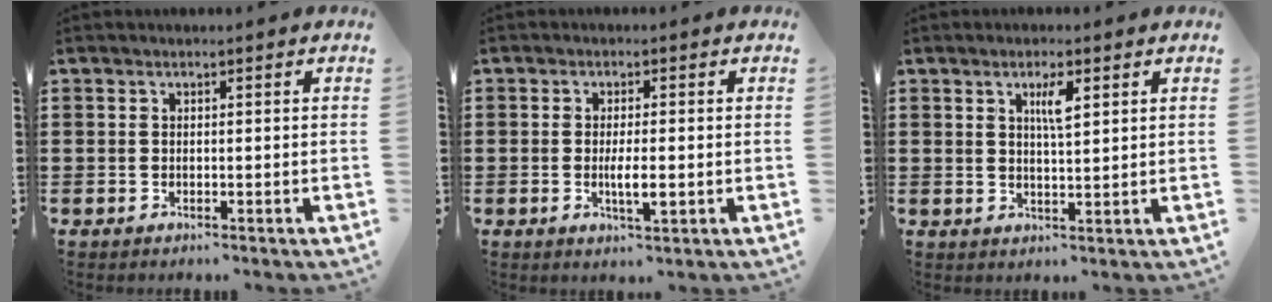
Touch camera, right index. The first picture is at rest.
{"total": 3.6, "force": [-0.6, 0.8, 3.5], "torque": [-0.060, -0.001, -0.012]}
{"total": 3.5, "force": [1.6, 0.8, 3.0], "torque": [-0.057, 0.002, 0.022]}